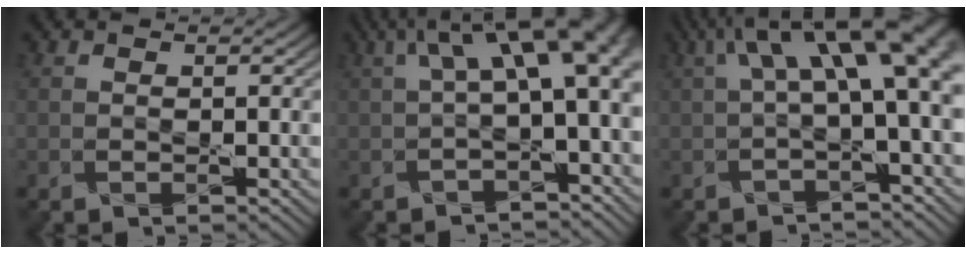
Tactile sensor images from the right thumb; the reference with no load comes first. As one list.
[{"total": 11.4, "force": [2.5, 4.8, 10.1], "torque": [-0.156, 0.004, 0.052]}, {"total": 11.4, "force": [3.1, 4.0, 10.2], "torque": [-0.163, 0.010, 0.059]}]